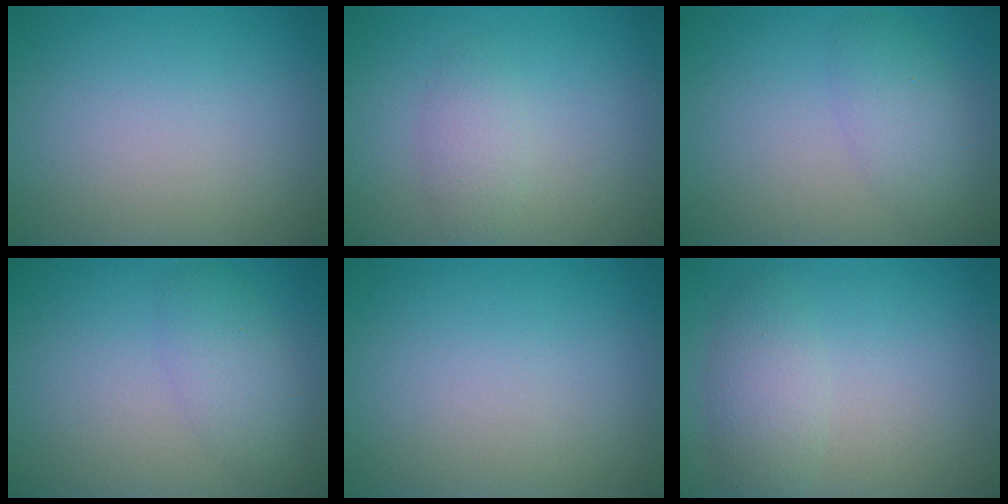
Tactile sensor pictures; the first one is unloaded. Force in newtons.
{"total": 1.8, "press": 1.8, "slide": 0.0}
{"total": 2.8, "press": 2.8, "slide": 0.2}
{"total": 2.8, "press": 2.8, "slide": 0.2}
{"total": 0.0}
{"total": 2.7, "press": 2.7, "slide": 0.2}